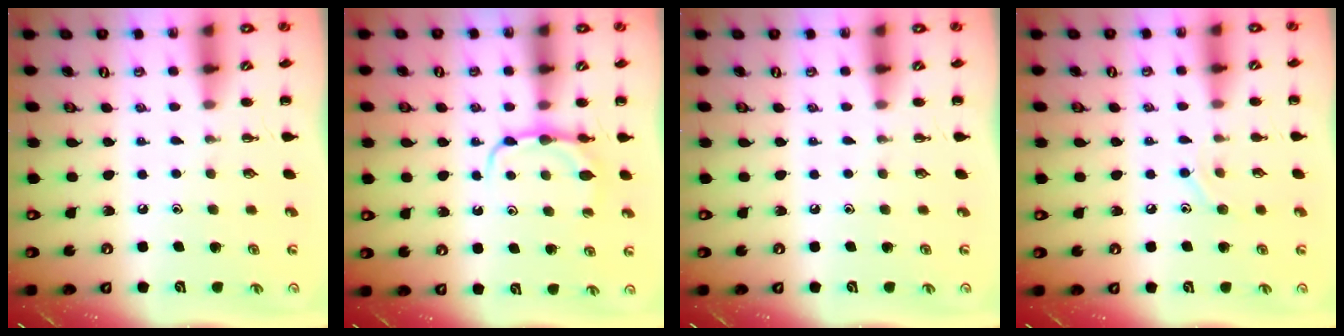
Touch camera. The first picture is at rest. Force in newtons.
{"total": 6.4, "press": 6.4, "slide": 0.7}
{"total": 0.0}
{"total": 7.8, "press": 7.6, "slide": 1.6}